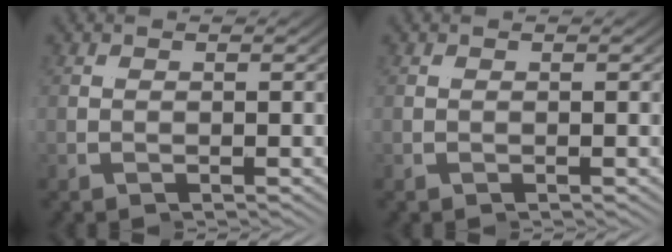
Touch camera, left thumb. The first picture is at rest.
{"total": 0.0}